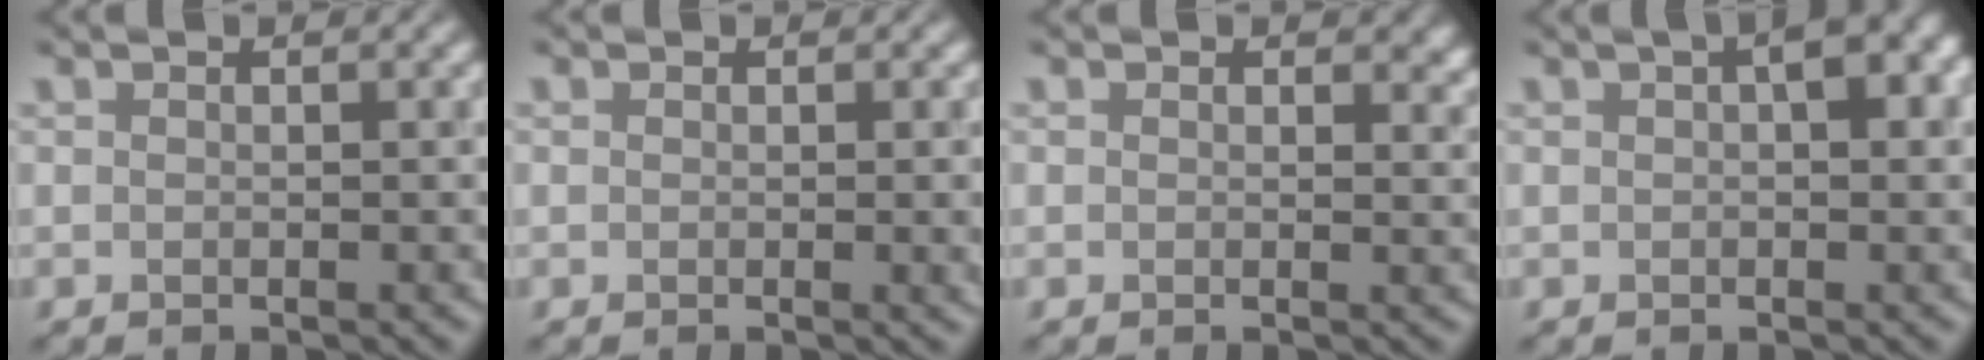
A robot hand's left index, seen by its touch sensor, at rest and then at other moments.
{"total": 1.4, "force": [0.1, 0.4, 1.3], "torque": [-0.013, -0.004, 0.001]}
{"total": 1.4, "force": [0.7, 1.0, 0.8], "torque": [-0.006, -0.007, 0.008]}
{"total": 3.6, "force": [1.1, 1.5, 3.1], "torque": [-0.038, 0.012, 0.014]}